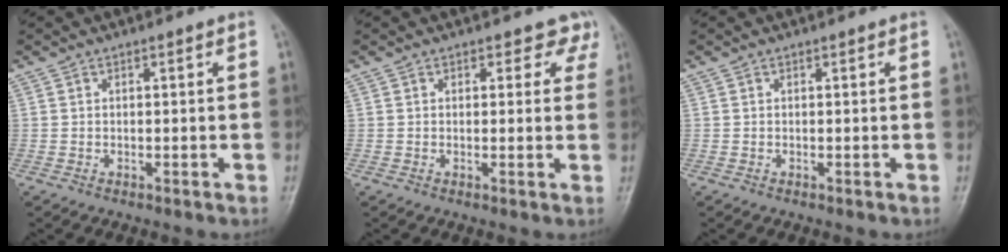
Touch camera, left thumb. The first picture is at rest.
{"total": 3.3, "force": [2.3, 2.3, 0.7], "torque": [0.027, -0.011, 0.012]}
{"total": 0.0}